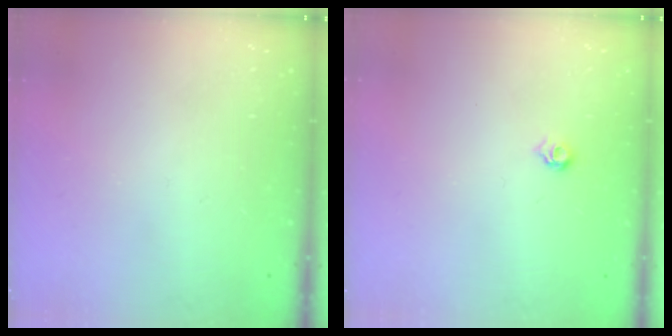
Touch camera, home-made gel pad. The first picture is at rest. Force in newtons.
{"total": 4.2, "press": 4.1, "slide": 0.8}